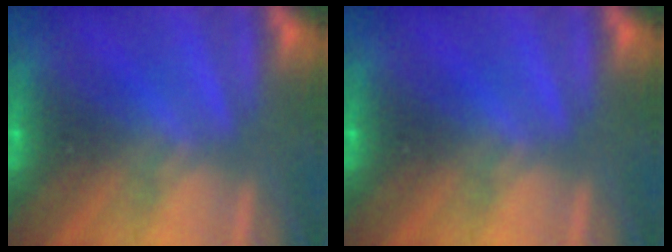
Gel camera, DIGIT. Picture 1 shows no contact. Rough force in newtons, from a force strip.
{"total": 0.0}